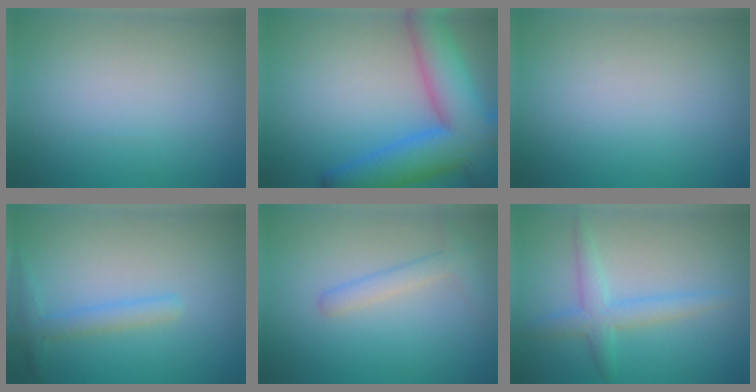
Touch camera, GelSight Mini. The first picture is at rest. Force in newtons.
{"total": 11.3, "press": 11.3, "slide": 0.6}
{"total": 0.0}
{"total": 2.2, "press": 2.2, "slide": 0.1}
{"total": 2.0, "press": 2.0, "slide": 0.0}
{"total": 3.1, "press": 3.1, "slide": 0.1}